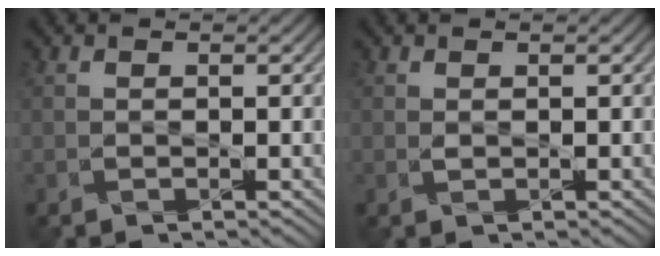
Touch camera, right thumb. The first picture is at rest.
{"total": 0.0}